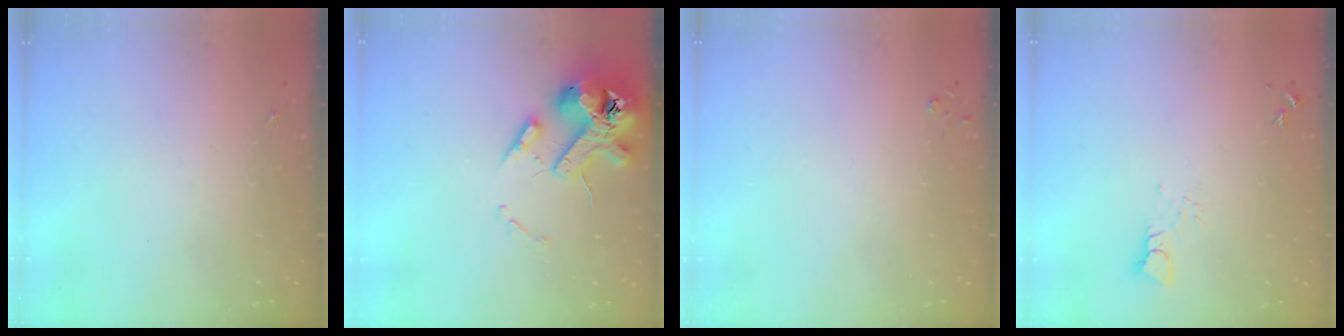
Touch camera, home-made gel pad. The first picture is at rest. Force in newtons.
{"total": 14.5, "press": 14.3, "slide": 2.0}
{"total": 2.7, "press": 2.7, "slide": 0.3}
{"total": 3.2, "press": 3.1, "slide": 0.4}